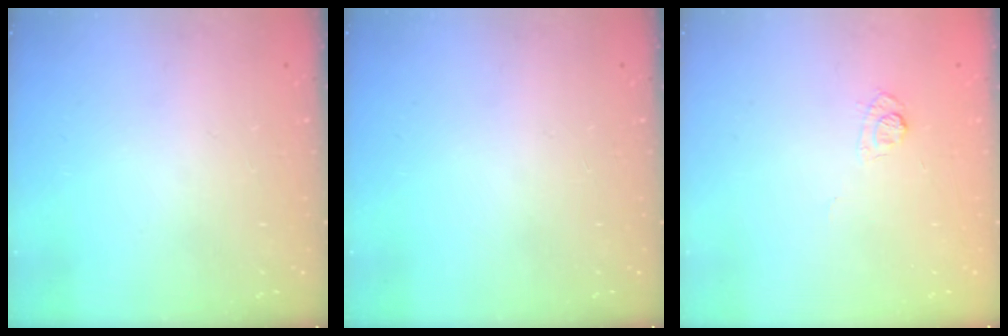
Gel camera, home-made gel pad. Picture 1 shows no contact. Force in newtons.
{"total": 0.0}
{"total": 6.4, "press": 6.1, "slide": 1.6}